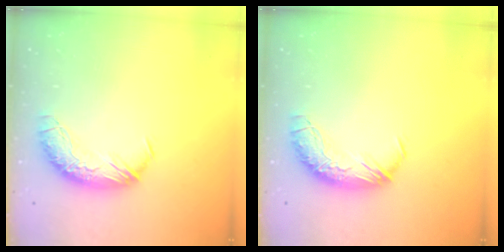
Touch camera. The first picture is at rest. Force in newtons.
{"total": 0.0}